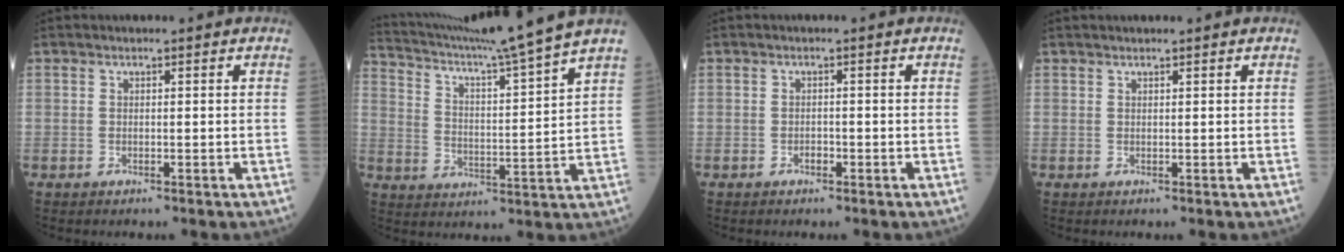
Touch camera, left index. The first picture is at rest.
{"total": 17.0, "force": [15.2, -3.0, 7.1], "torque": [-0.133, -0.036, 0.227]}
{"total": 0.9, "force": [-0.6, 0.4, 0.4], "torque": [-0.003, 0.004, -0.012]}
{"total": 1.1, "force": [1.0, 0.1, 0.4], "torque": [-0.005, 0.021, 0.019]}